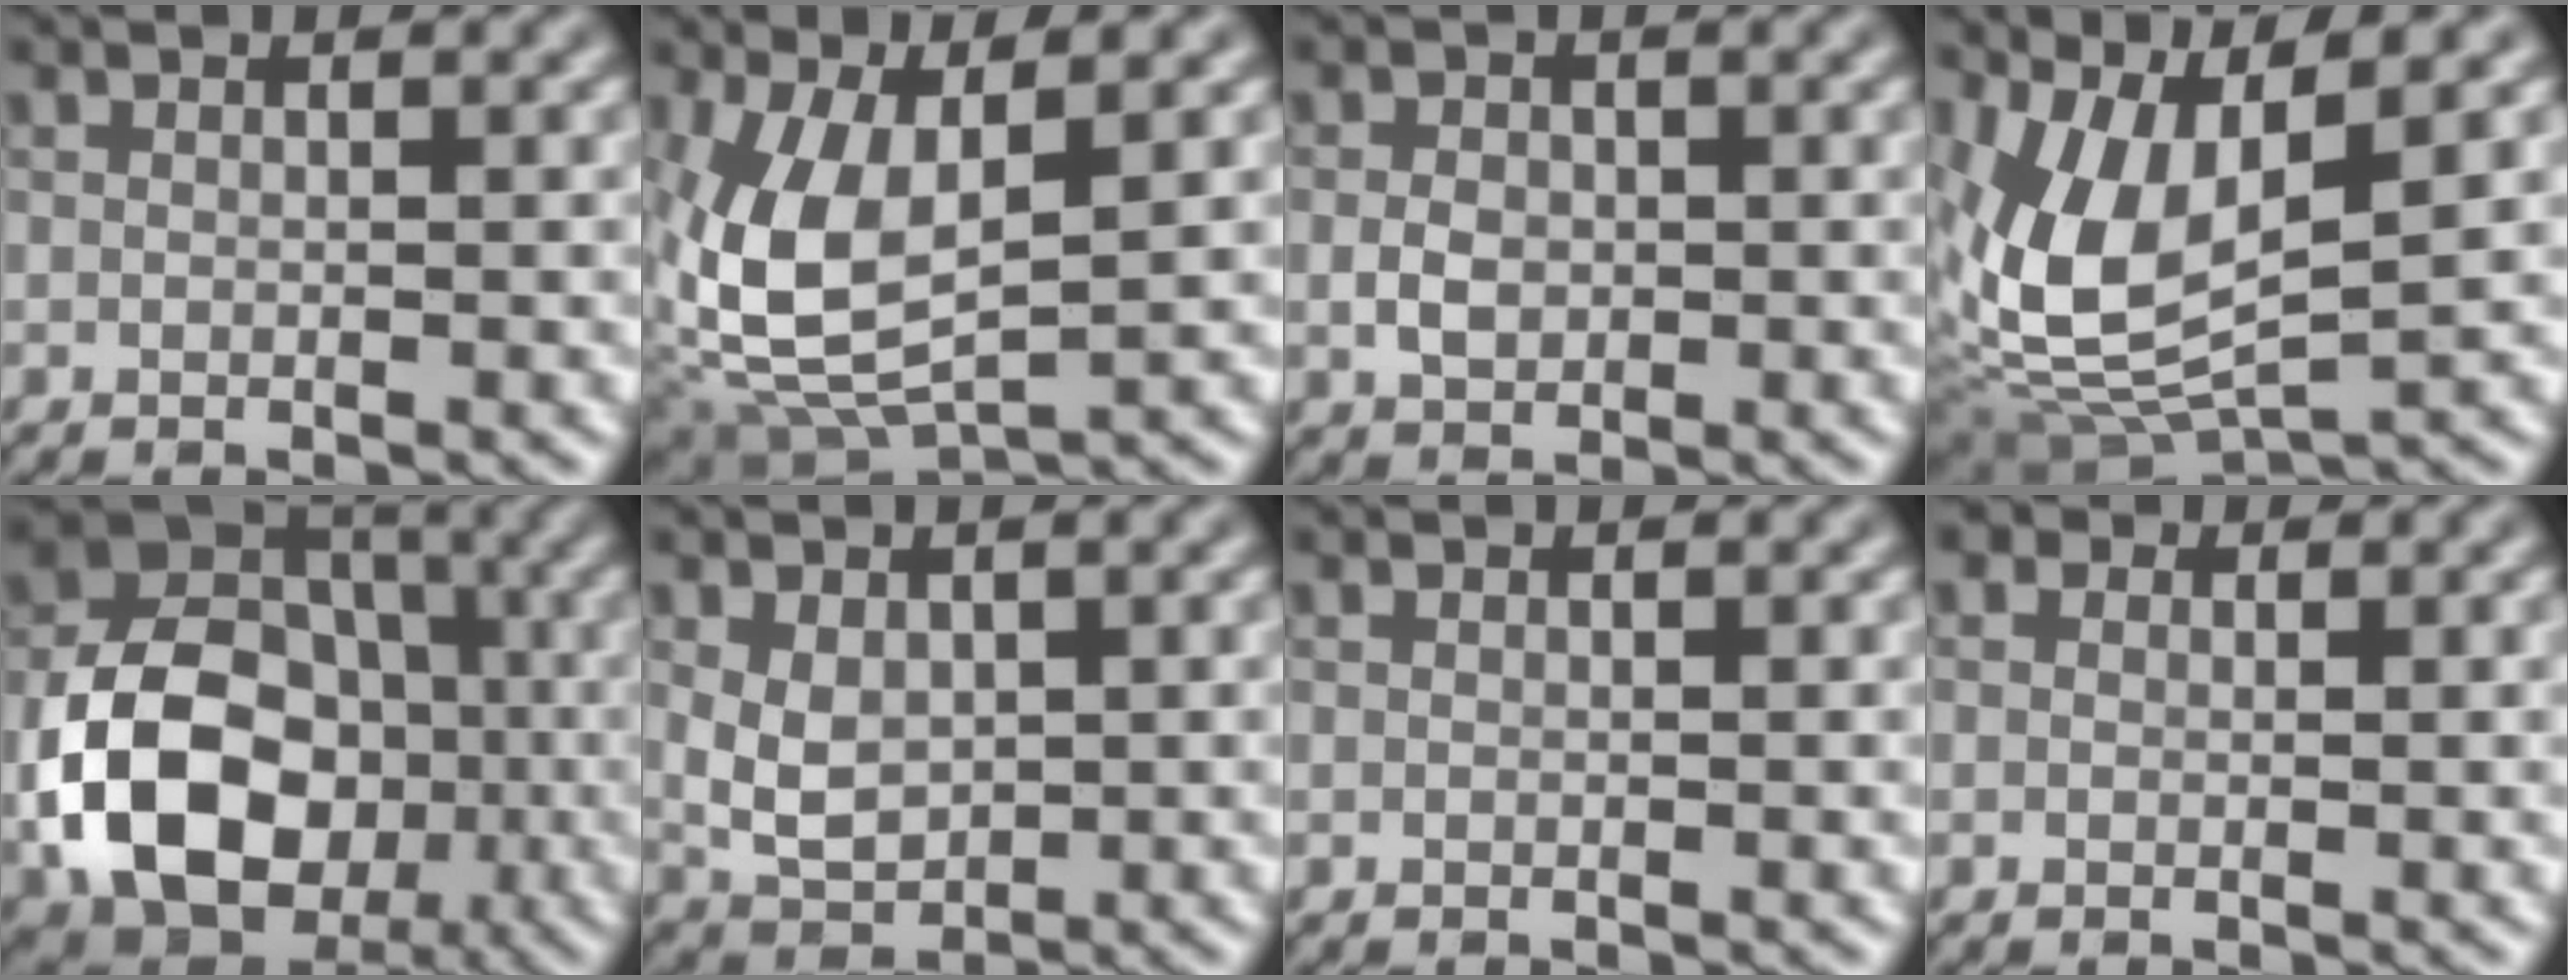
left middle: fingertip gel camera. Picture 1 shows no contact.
{"total": 8.4, "force": [1.2, 4.0, 7.3], "torque": [-0.170, -0.007, 0.025]}
{"total": 2.1, "force": [-0.2, 1.6, 1.3], "torque": [-0.026, 0.000, -0.007]}
{"total": 9.2, "force": [2.2, 3.9, 8.0], "torque": [-0.181, -0.008, 0.046]}
{"total": 11.9, "force": [-2.9, 8.8, 7.5], "torque": [-0.144, -0.004, -0.055]}
{"total": 3.5, "force": [0.3, 2.5, 2.4], "torque": [-0.053, -0.004, 0.011]}
{"total": 0.0}
{"total": 0.9, "force": [0.4, 0.8, 0.4], "torque": [-0.004, -0.006, -0.003]}